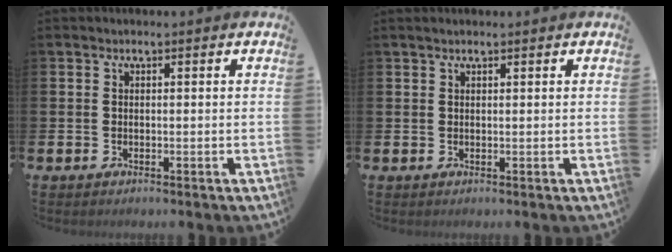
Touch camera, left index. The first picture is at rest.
{"total": 0.8, "force": [0.7, 0.1, 0.4], "torque": [-0.002, -0.001, 0.011]}